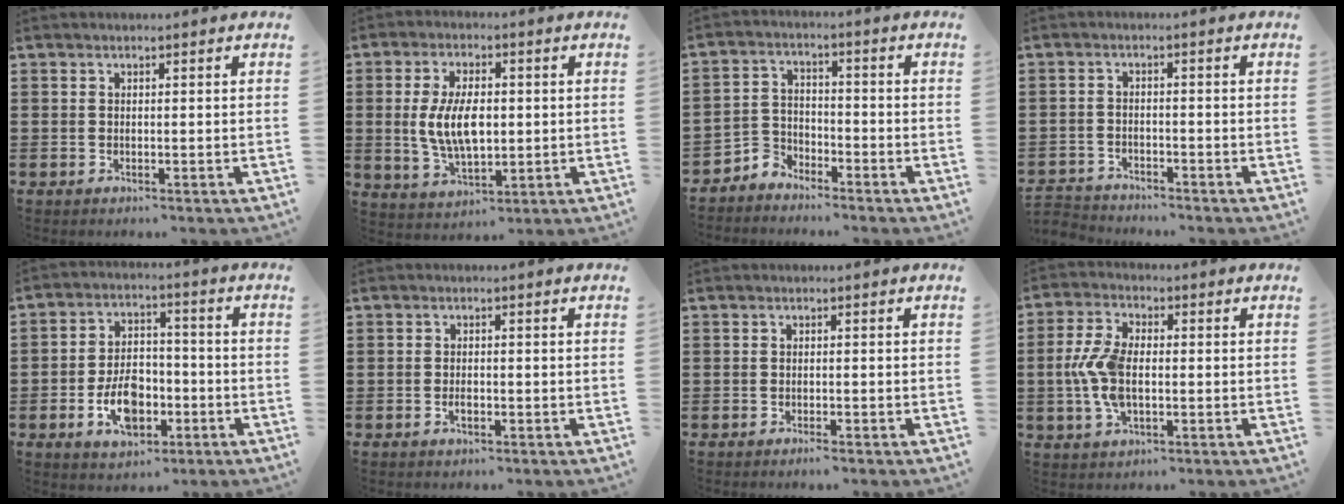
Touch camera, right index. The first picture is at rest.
{"total": 8.4, "force": [0.3, 4.4, 7.2], "torque": [-0.149, 0.003, 0.000]}
{"total": 3.8, "force": [-3.6, 1.2, 0.1], "torque": [-0.025, -0.003, -0.081]}
{"total": 2.4, "force": [-2.4, 0.3, -0.3], "torque": [-0.004, -0.001, -0.052]}
{"total": 7.8, "force": [-2.7, 4.9, 5.5], "torque": [-0.097, 0.003, -0.054]}
{"total": 2.4, "force": [-1.0, 1.3, 1.8], "torque": [-0.036, 0.002, -0.018]}
{"total": 0.9, "force": [-0.7, 0.1, 0.5], "torque": [-0.012, -0.004, -0.012]}
{"total": 7.6, "force": [-0.7, 4.1, 6.3], "torque": [-0.157, -0.003, -0.021]}